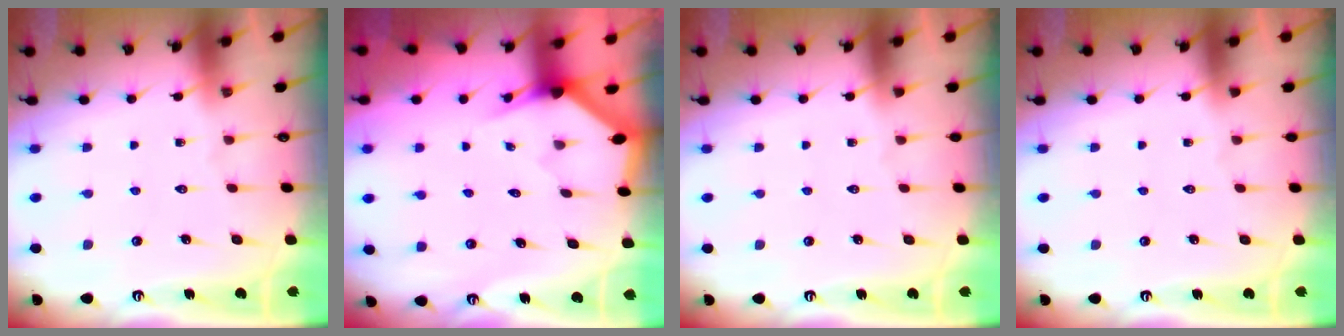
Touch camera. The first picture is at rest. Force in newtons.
{"total": 2.3, "press": 2.3, "slide": 0.1}
{"total": 0.0}
{"total": 0.0}